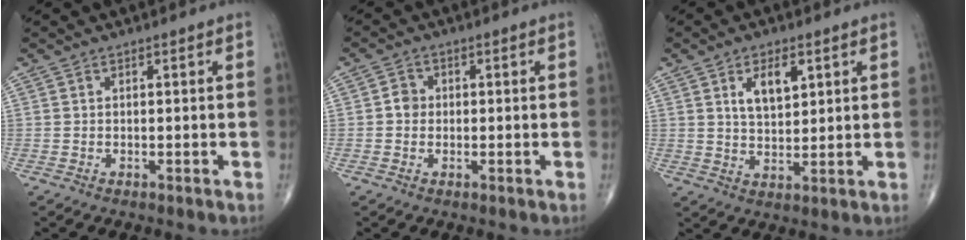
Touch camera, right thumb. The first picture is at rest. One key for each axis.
{"total": 2.5, "fx": -0.1, "fy": 2.2, "fz": 1.0, "tx": -0.005, "ty": 0.006, "tz": -0.008}
{"total": 6.6, "fx": 2.7, "fy": 3.4, "fz": 5.0, "tx": -0.071, "ty": -0.018, "tz": 0.051}